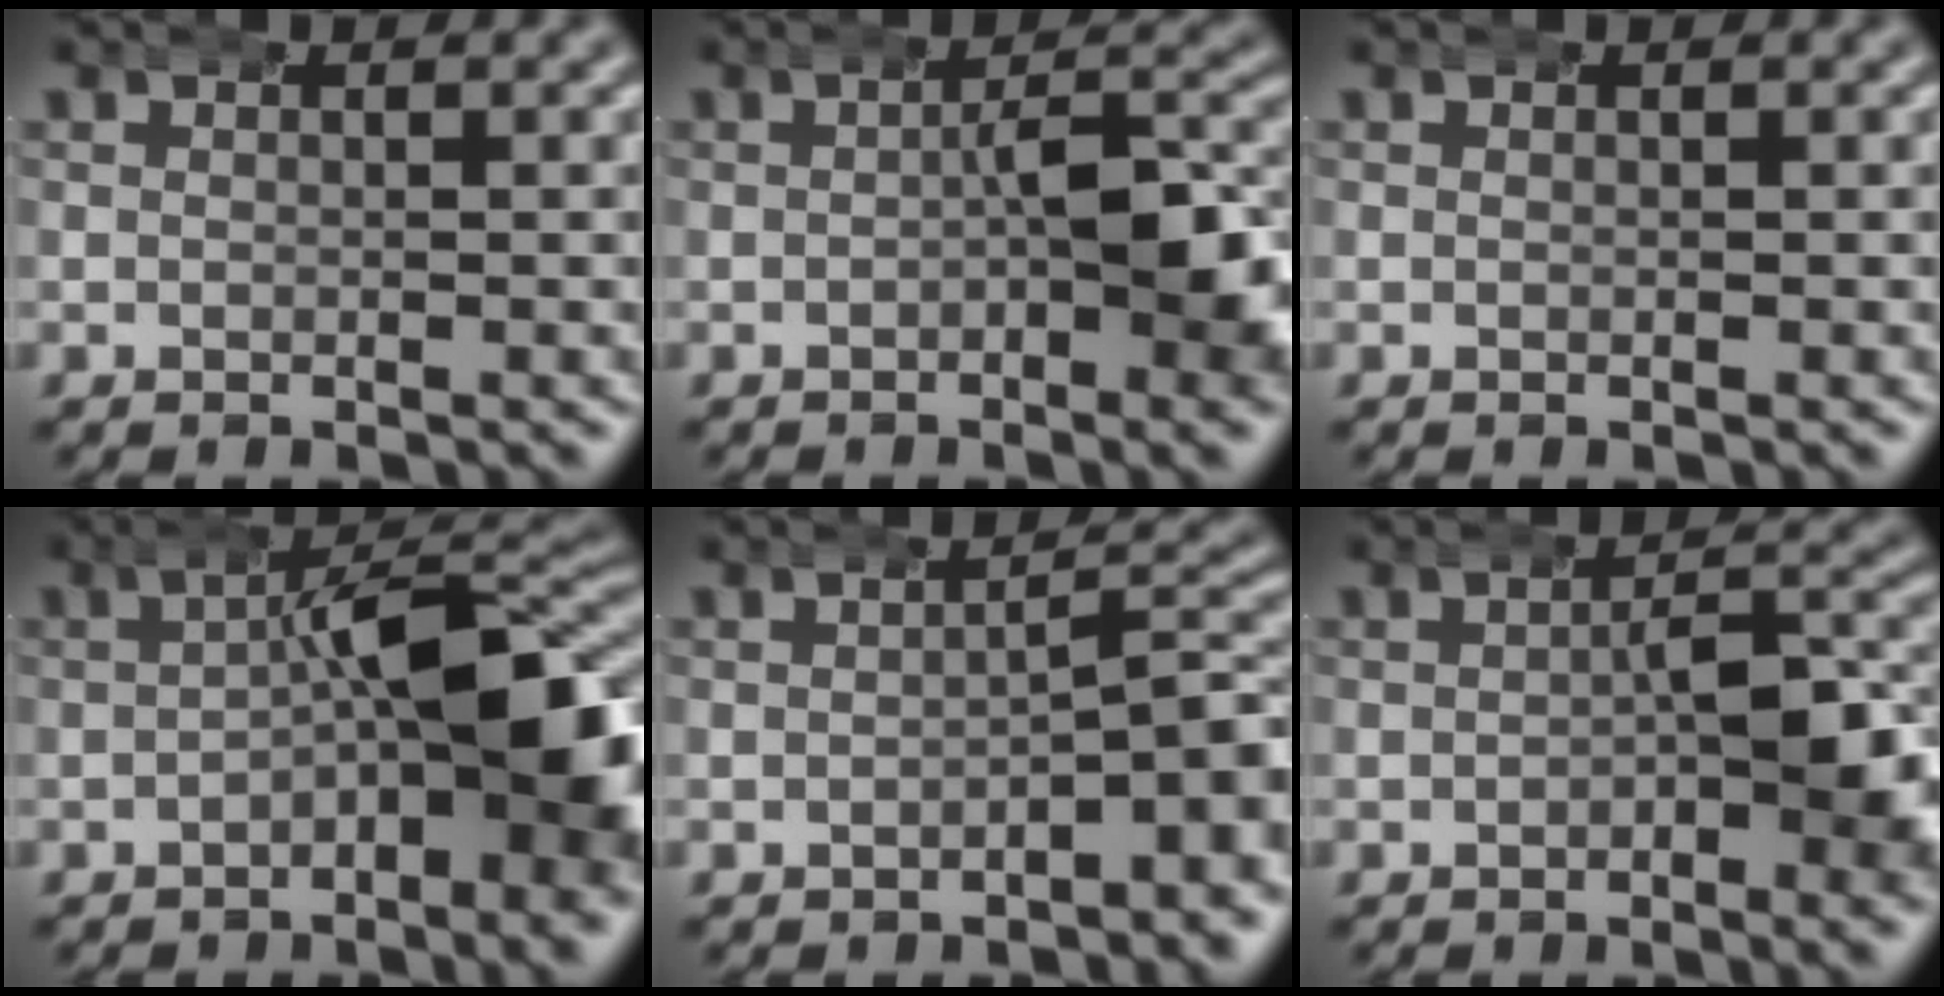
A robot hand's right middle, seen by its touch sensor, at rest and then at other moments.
{"total": 3.9, "force": [-0.5, 0.9, 3.8], "torque": [-0.054, 0.000, -0.010]}
{"total": 0.0}
{"total": 9.3, "force": [-1.0, 3.6, 8.5], "torque": [-0.109, 0.001, -0.016]}
{"total": 4.3, "force": [-2.1, 1.5, 3.4], "torque": [-0.047, -0.008, -0.022]}
{"total": 3.7, "force": [-0.6, 1.0, 3.5], "torque": [-0.049, -0.001, -0.011]}